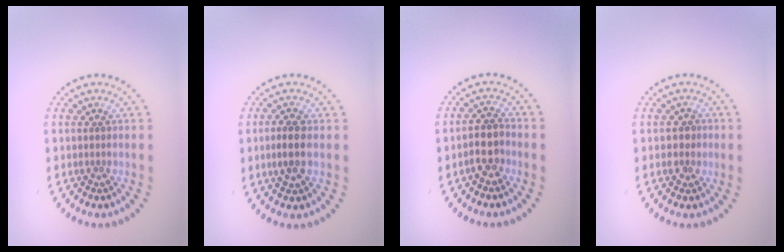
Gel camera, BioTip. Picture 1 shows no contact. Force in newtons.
{"total": 2.4, "press": 2.4, "slide": 0.5}
{"total": 2.5, "press": 2.3, "slide": 0.9}
{"total": 1.7, "press": 1.7, "slide": 0.4}